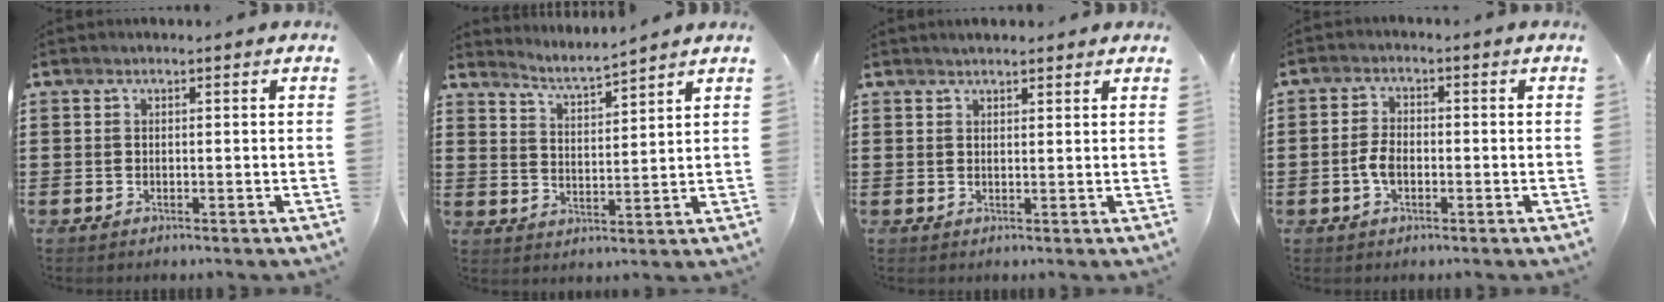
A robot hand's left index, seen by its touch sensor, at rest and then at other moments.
{"total": 3.8, "force": [3.7, -0.4, 0.9], "torque": [-0.033, -0.025, 0.061]}
{"total": 1.7, "force": [1.6, 0.3, 0.4], "torque": [-0.010, 0.005, 0.030]}
{"total": 3.5, "force": [-0.8, 1.9, 2.9], "torque": [-0.075, -0.003, -0.022]}